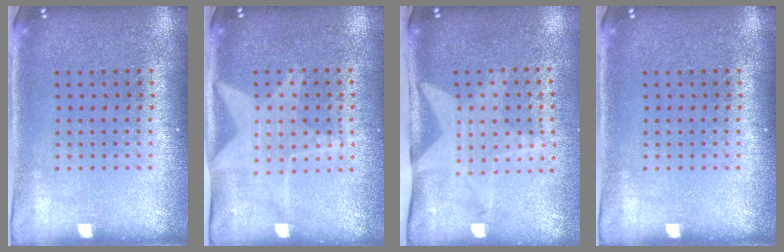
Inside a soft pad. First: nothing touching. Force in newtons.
{"total": 1.8, "press": 1.5, "slide": 1.0}
{"total": 2.1, "press": 1.5, "slide": 1.5}
{"total": 0.0}